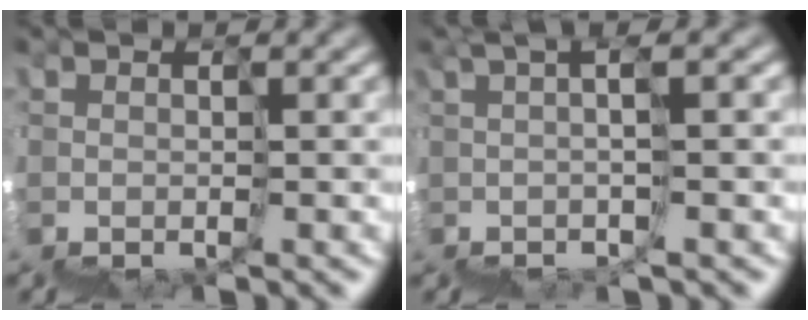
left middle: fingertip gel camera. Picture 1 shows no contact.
{"total": 2.0, "force": [0.8, -1.7, 0.5], "torque": [0.014, 0.025, 0.029]}